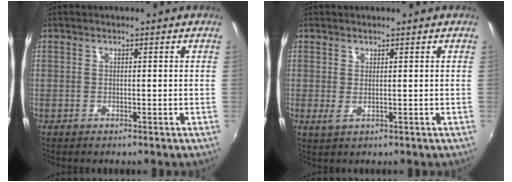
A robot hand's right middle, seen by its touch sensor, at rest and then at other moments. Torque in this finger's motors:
{"motor_torque": [1.17, -0.97, 0.13, 0.04]}